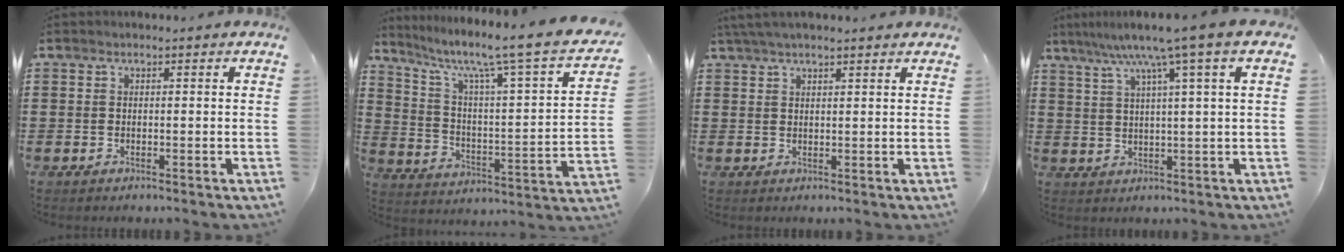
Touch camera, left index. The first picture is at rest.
{"total": 7.9, "force": [5.9, 0.1, 5.3], "torque": [-0.118, -0.055, 0.082]}
{"total": 2.7, "force": [2.3, 0.3, 1.4], "torque": [-0.032, 0.005, 0.045]}
{"total": 7.9, "force": [4.3, -0.6, 6.6], "torque": [-0.139, -0.013, 0.067]}